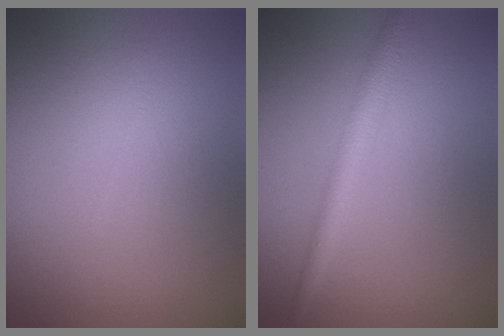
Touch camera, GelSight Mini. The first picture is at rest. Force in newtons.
{"total": 2.6, "press": 2.6, "slide": 0.1}